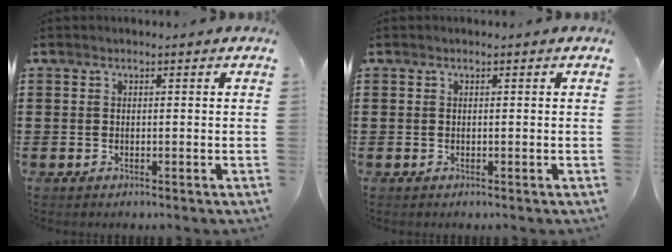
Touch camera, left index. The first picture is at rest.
{"total": 0.0}